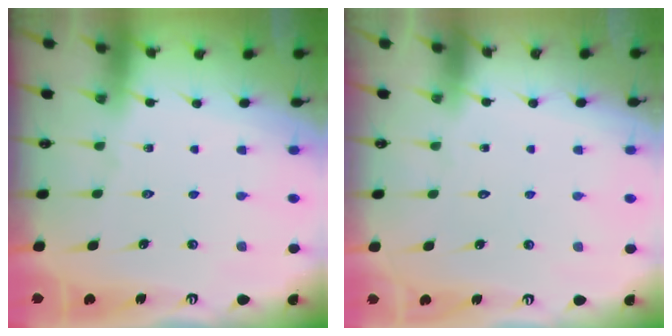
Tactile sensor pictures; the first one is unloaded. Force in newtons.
{"total": 1.6, "press": 1.6, "slide": 0.1}